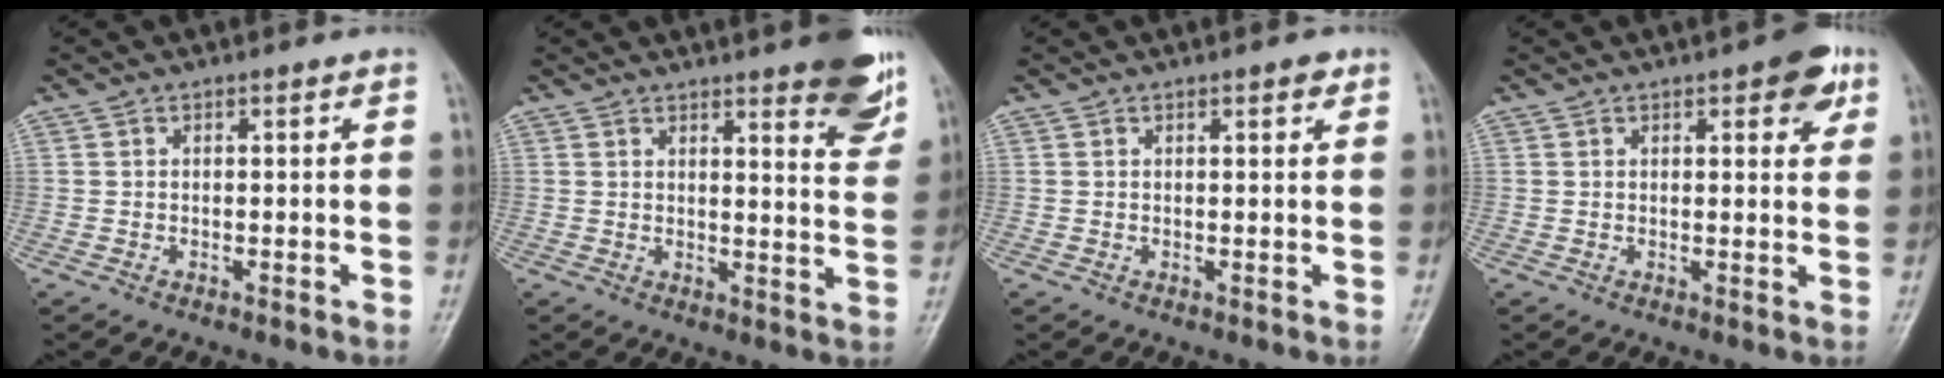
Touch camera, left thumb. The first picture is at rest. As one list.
[{"total": 11.3, "force": [7.4, 2.9, 8.1], "torque": [-0.072, -0.041, 0.086]}, {"total": 1.7, "force": [1.0, 0.6, 1.2], "torque": [-0.012, -0.003, 0.011]}, {"total": 5.9, "force": [3.0, 2.4, 4.5], "torque": [-0.036, -0.008, 0.029]}]